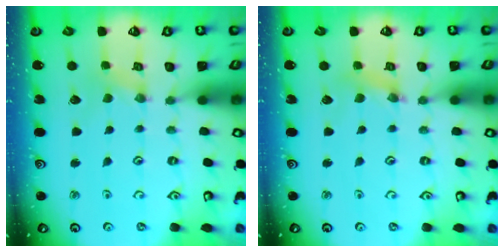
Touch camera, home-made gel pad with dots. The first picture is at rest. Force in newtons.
{"total": 2.7, "press": 2.7, "slide": 0.2}